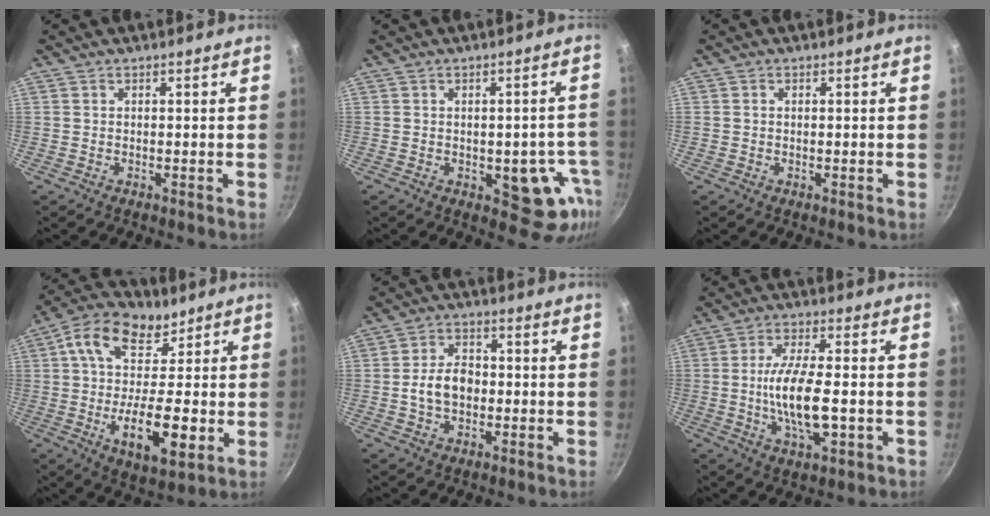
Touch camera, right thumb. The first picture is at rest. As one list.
[{"total": 9.8, "force": [-2.7, 5.4, 7.8], "torque": [-0.034, 0.009, -0.031]}, {"total": 0.6, "force": [0.1, 0.5, 0.2], "torque": [-0.002, 0.003, 0.001]}, {"total": 18.9, "force": [2.5, 11.8, 14.6], "torque": [-0.212, -0.005, 0.033]}, {"total": 7.2, "force": [-0.9, 5.1, 5.0], "torque": [-0.069, 0.019, -0.020]}, {"total": 11.8, "force": [-1.7, 4.2, 10.9], "torque": [-0.196, 0.008, -0.034]}]